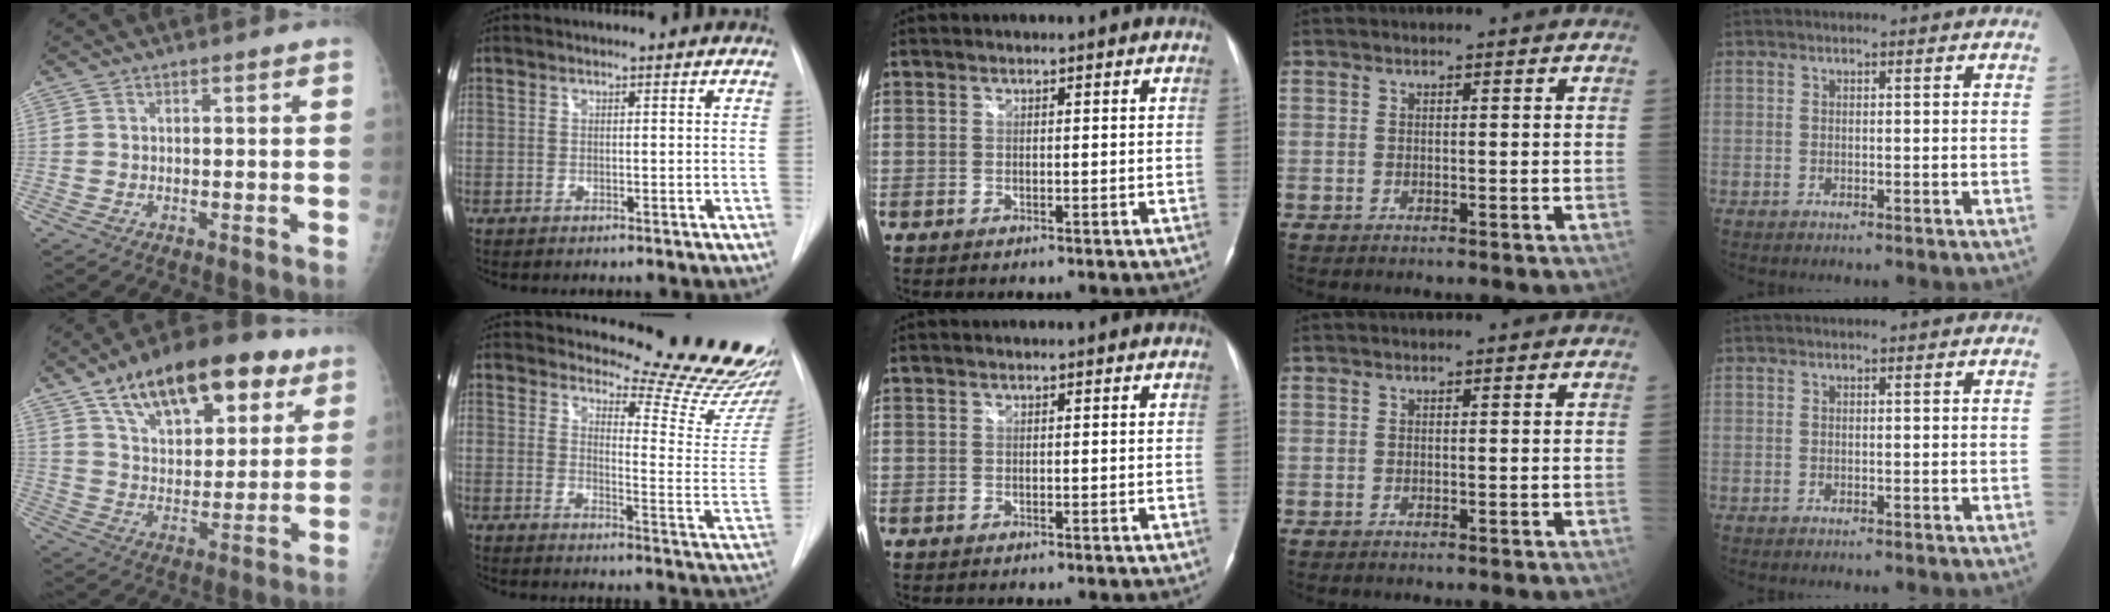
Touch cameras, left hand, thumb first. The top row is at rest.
{"thumb": {"total": 23.4, "force": [13.0, 11.6, 15.7], "torque": [-0.214, -0.021, 0.211]}, "index": {"total": 18.4, "force": [17.8, 1.1, 4.6], "torque": [-0.050, -0.151, 0.195]}}